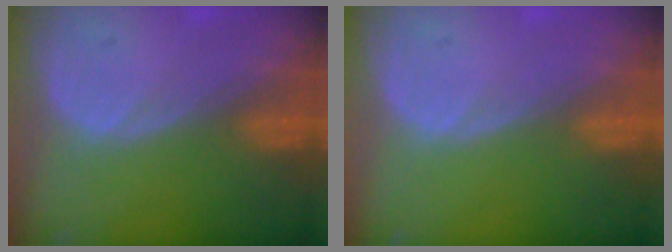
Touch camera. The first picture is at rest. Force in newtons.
{"total": 0.0}